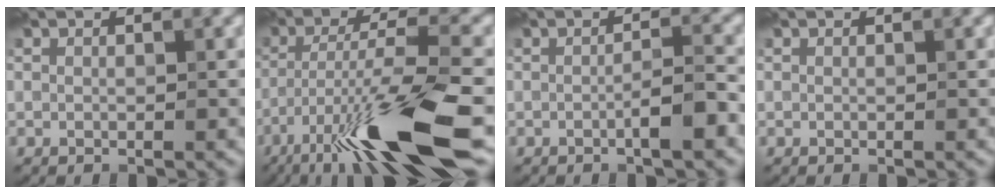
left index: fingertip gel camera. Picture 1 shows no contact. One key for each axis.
{"total": 12.8, "fx": -7.2, "fy": 2.3, "fz": 10.3, "tx": -0.189, "ty": -0.009, "tz": -0.122}
{"total": 2.6, "fx": -0.9, "fy": 0.3, "fz": 2.4, "tx": -0.035, "ty": 0.007, "tz": -0.018}
{"total": 0.0}